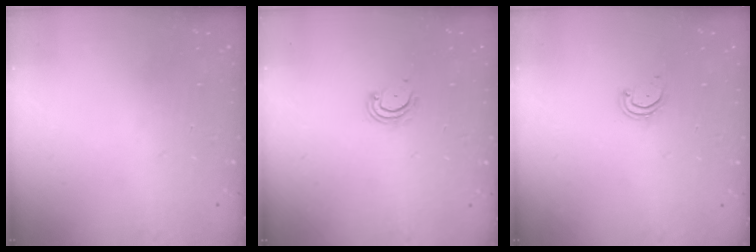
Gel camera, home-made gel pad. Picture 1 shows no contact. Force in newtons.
{"total": 3.9, "press": 3.9, "slide": 0.3}
{"total": 2.5, "press": 2.5, "slide": 0.2}